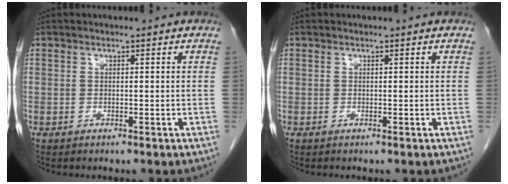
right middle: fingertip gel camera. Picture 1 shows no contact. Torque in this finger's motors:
{"motor_torque": [0.00, 0.00, 0.00, 0.00]}